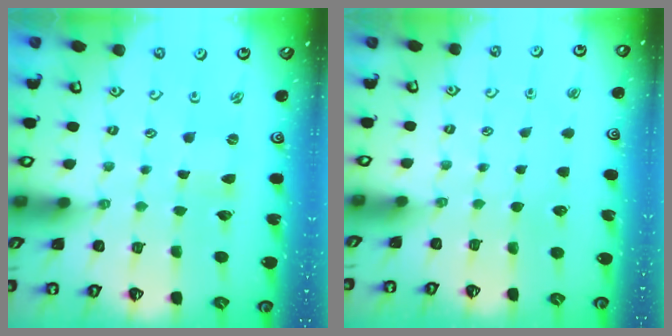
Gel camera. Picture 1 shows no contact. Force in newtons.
{"total": 0.0}